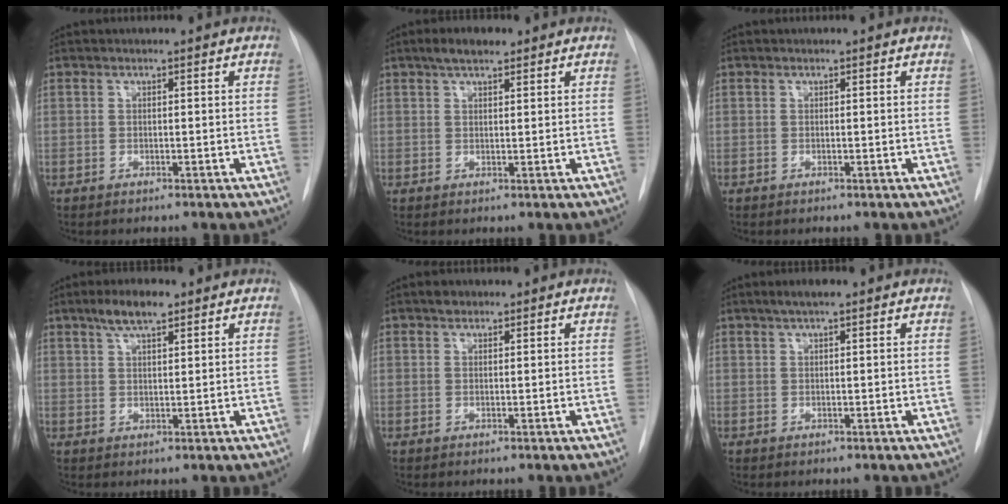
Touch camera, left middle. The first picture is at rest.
{"total": 3.8, "force": [2.6, 1.3, 2.4], "torque": [-0.046, 0.012, 0.043]}
{"total": 0.0}
{"total": 4.9, "force": [3.3, 1.3, 3.4], "torque": [-0.066, 0.011, 0.058]}
{"total": 1.2, "force": [0.9, 0.8, 0.4], "torque": [-0.008, 0.004, 0.012]}
{"total": 2.4, "force": [1.6, 0.6, 1.7], "torque": [-0.033, 0.012, 0.025]}